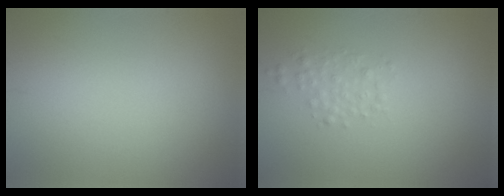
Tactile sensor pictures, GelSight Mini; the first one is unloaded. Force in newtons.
{"total": 1.6, "press": 1.6, "slide": 0.0}